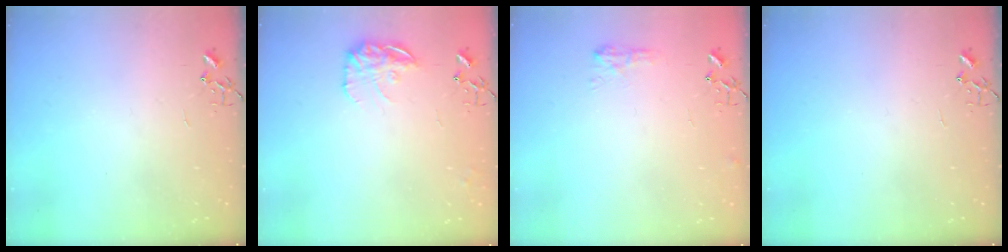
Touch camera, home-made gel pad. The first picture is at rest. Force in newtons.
{"total": 12.9, "press": 12.8, "slide": 0.6}
{"total": 8.0, "press": 7.9, "slide": 0.7}
{"total": 0.0}